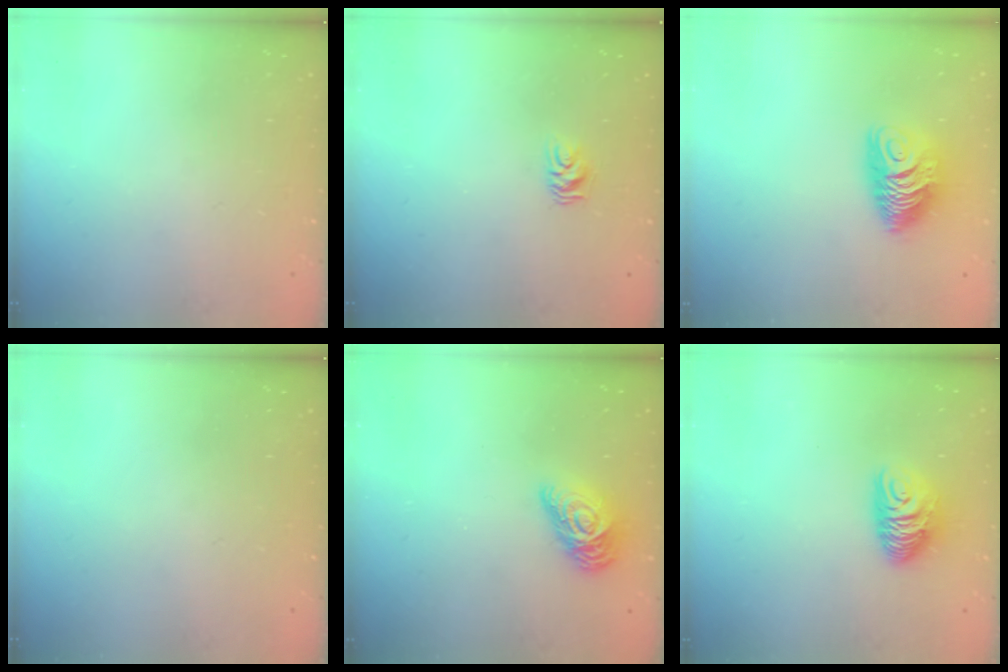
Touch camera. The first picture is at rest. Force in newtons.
{"total": 5.2, "press": 5.2, "slide": 0.5}
{"total": 9.7, "press": 9.7, "slide": 0.1}
{"total": 0.0}
{"total": 11.5, "press": 11.5, "slide": 0.4}
{"total": 8.4, "press": 8.4, "slide": 0.8}